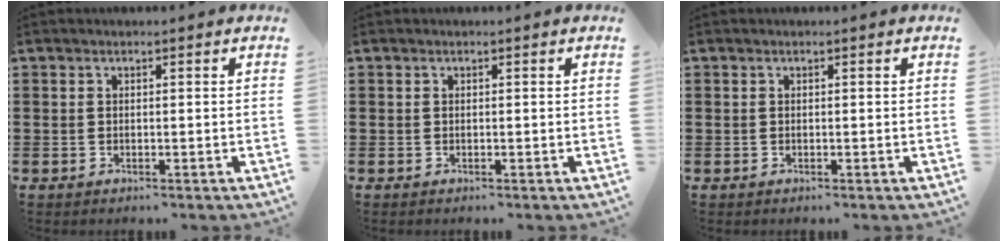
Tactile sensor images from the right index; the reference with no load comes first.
{"total": 0.0}
{"total": 0.0}